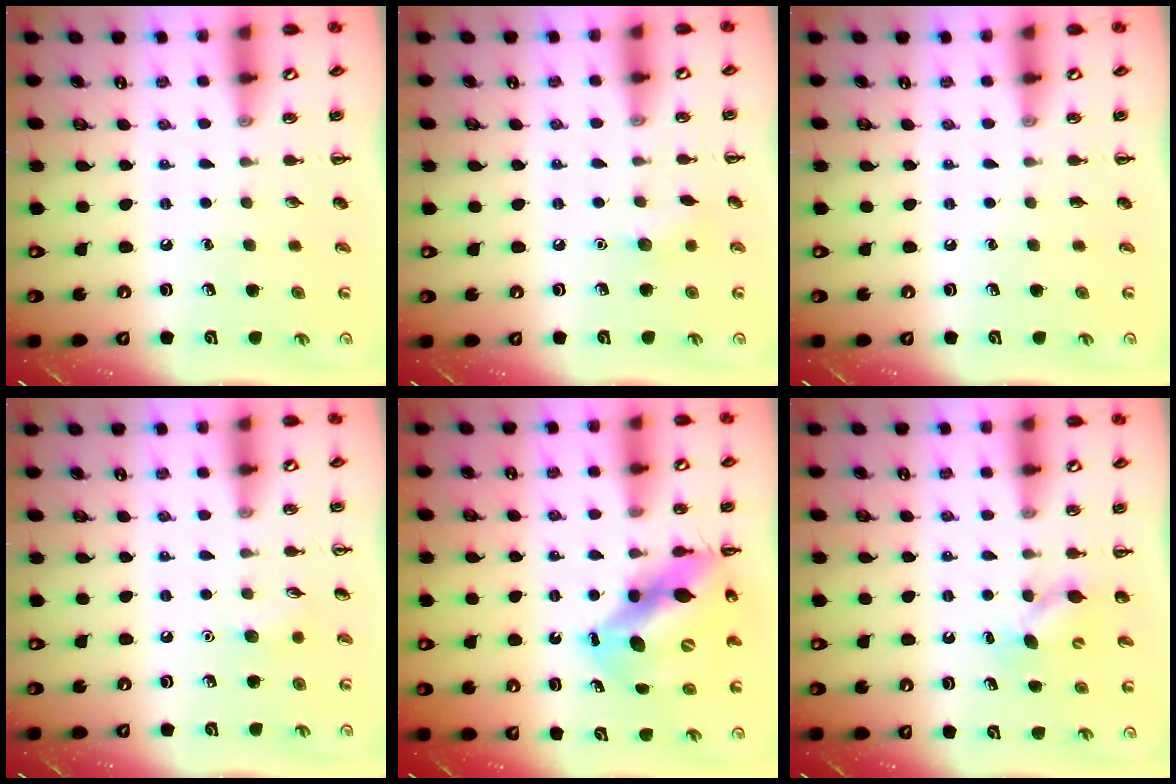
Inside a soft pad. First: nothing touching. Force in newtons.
{"total": 5.7, "press": 5.6, "slide": 1.1}
{"total": 0.0}
{"total": 4.9, "press": 4.7, "slide": 1.5}
{"total": 11.8, "press": 11.4, "slide": 3.1}
{"total": 5.6, "press": 5.6, "slide": 1.0}